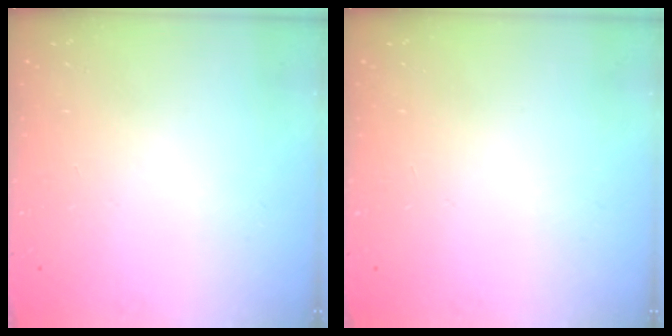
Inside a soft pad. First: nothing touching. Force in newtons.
{"total": 0.0}